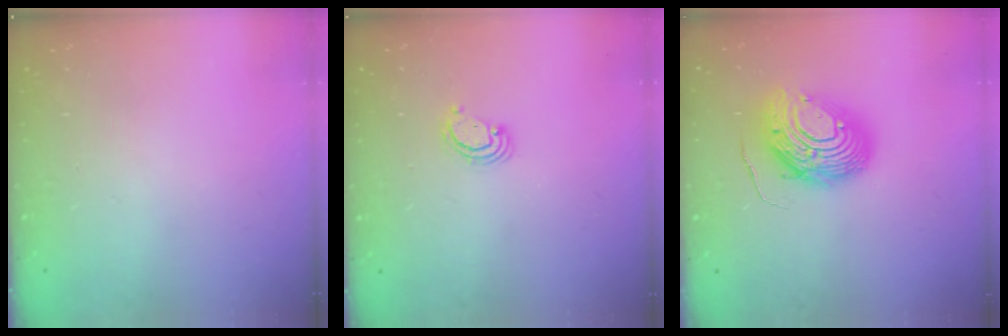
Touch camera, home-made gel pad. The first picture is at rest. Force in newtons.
{"total": 2.5, "press": 2.5, "slide": 0.3}
{"total": 16.1, "press": 16.0, "slide": 1.3}